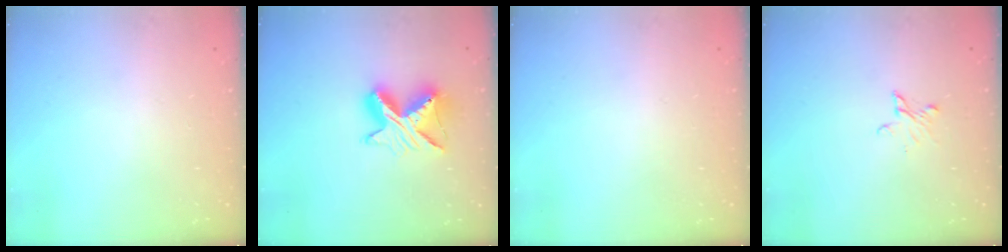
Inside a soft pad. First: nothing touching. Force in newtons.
{"total": 9.8, "press": 9.8, "slide": 0.6}
{"total": 0.0}
{"total": 4.0, "press": 4.0, "slide": 0.3}